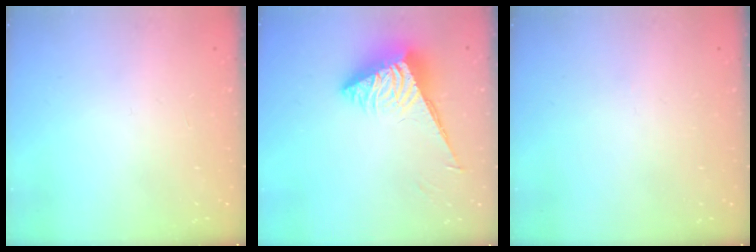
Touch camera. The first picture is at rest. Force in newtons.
{"total": 7.0, "press": 7.0, "slide": 0.4}
{"total": 0.0}